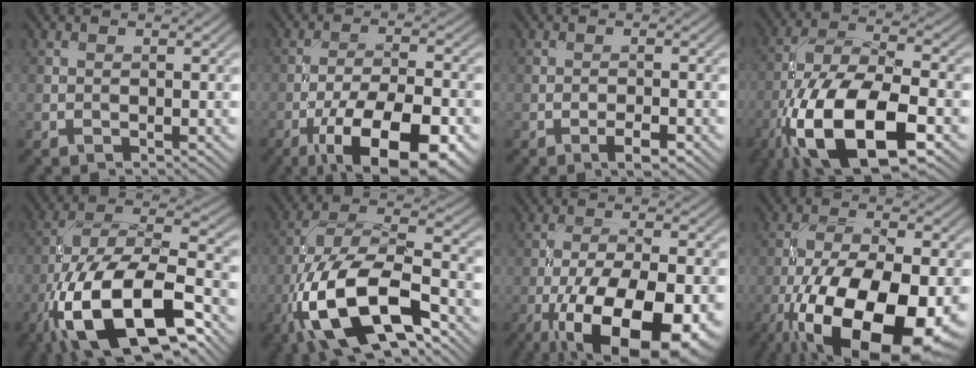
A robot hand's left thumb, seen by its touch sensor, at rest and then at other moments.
{"total": 14.2, "force": [-7.7, 5.0, 10.9], "torque": [-0.187, -0.007, -0.125]}
{"total": 2.2, "force": [-1.2, 0.6, 1.7], "torque": [-0.032, 0.003, -0.025]}
{"total": 17.0, "force": [-7.9, 7.1, 13.2], "torque": [-0.257, -0.020, -0.158]}
{"total": 18.8, "force": [-9.4, 8.0, 14.2], "torque": [-0.274, -0.021, -0.166]}
{"total": 16.7, "force": [-7.8, 6.7, 13.1], "torque": [-0.260, -0.012, -0.156]}
{"total": 16.9, "force": [-7.9, 6.8, 13.3], "torque": [-0.228, -0.031, -0.118]}
{"total": 18.7, "force": [-8.2, 7.9, 14.8], "torque": [-0.276, -0.027, -0.136]}